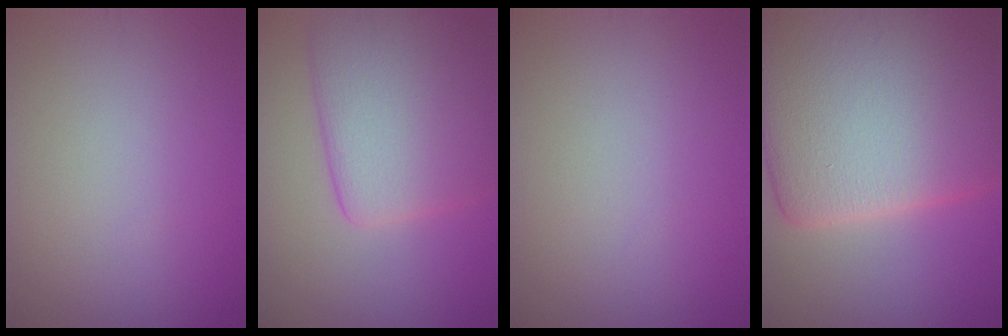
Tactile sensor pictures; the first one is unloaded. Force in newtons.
{"total": 8.2, "press": 8.2, "slide": 0.6}
{"total": 0.0}
{"total": 21.4, "press": 21.4, "slide": 0.8}